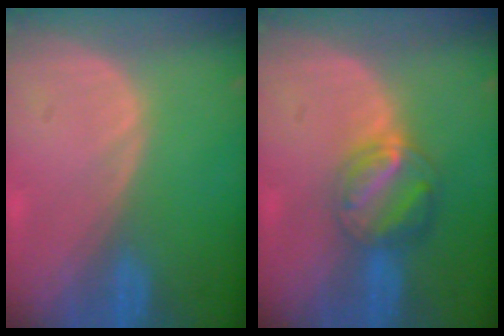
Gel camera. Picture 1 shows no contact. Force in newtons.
{"total": 6.4, "press": 5.7, "slide": 2.9}